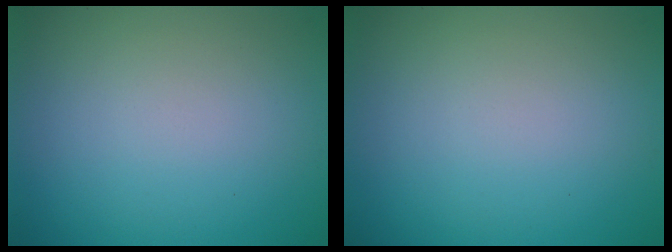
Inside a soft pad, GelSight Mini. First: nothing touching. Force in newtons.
{"total": 0.0}